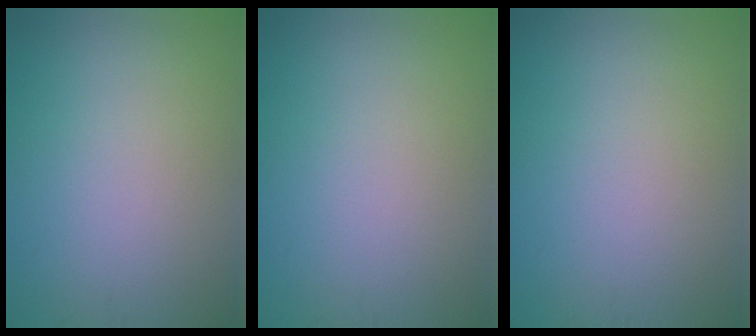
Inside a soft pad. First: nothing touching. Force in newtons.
{"total": 0.0}
{"total": 0.0}